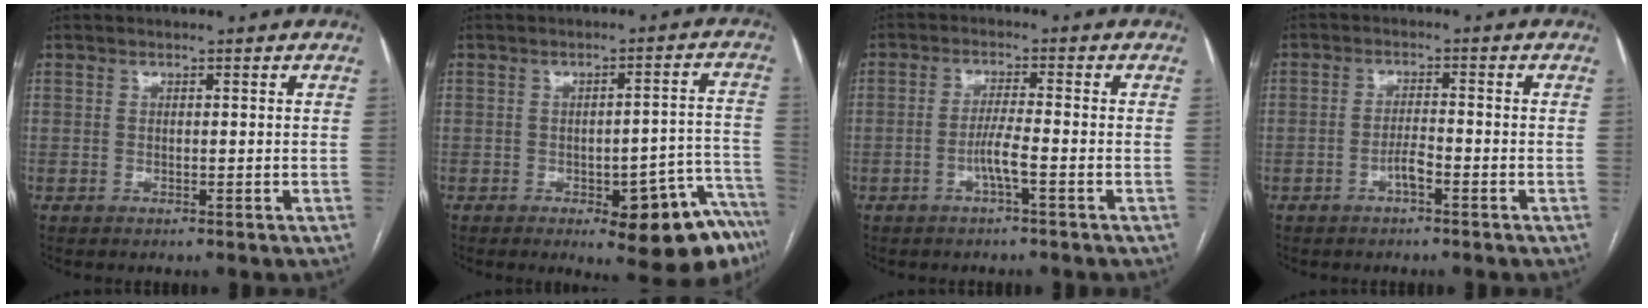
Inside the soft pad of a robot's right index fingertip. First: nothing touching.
{"total": 14.3, "force": [-8.8, 2.9, 10.9], "torque": [-0.054, 0.042, -0.106]}
{"total": 3.6, "force": [-1.5, -0.3, 3.2], "torque": [-0.063, 0.002, -0.031]}
{"total": 2.6, "force": [-1.5, 0.4, 2.2], "torque": [-0.038, 0.002, -0.027]}